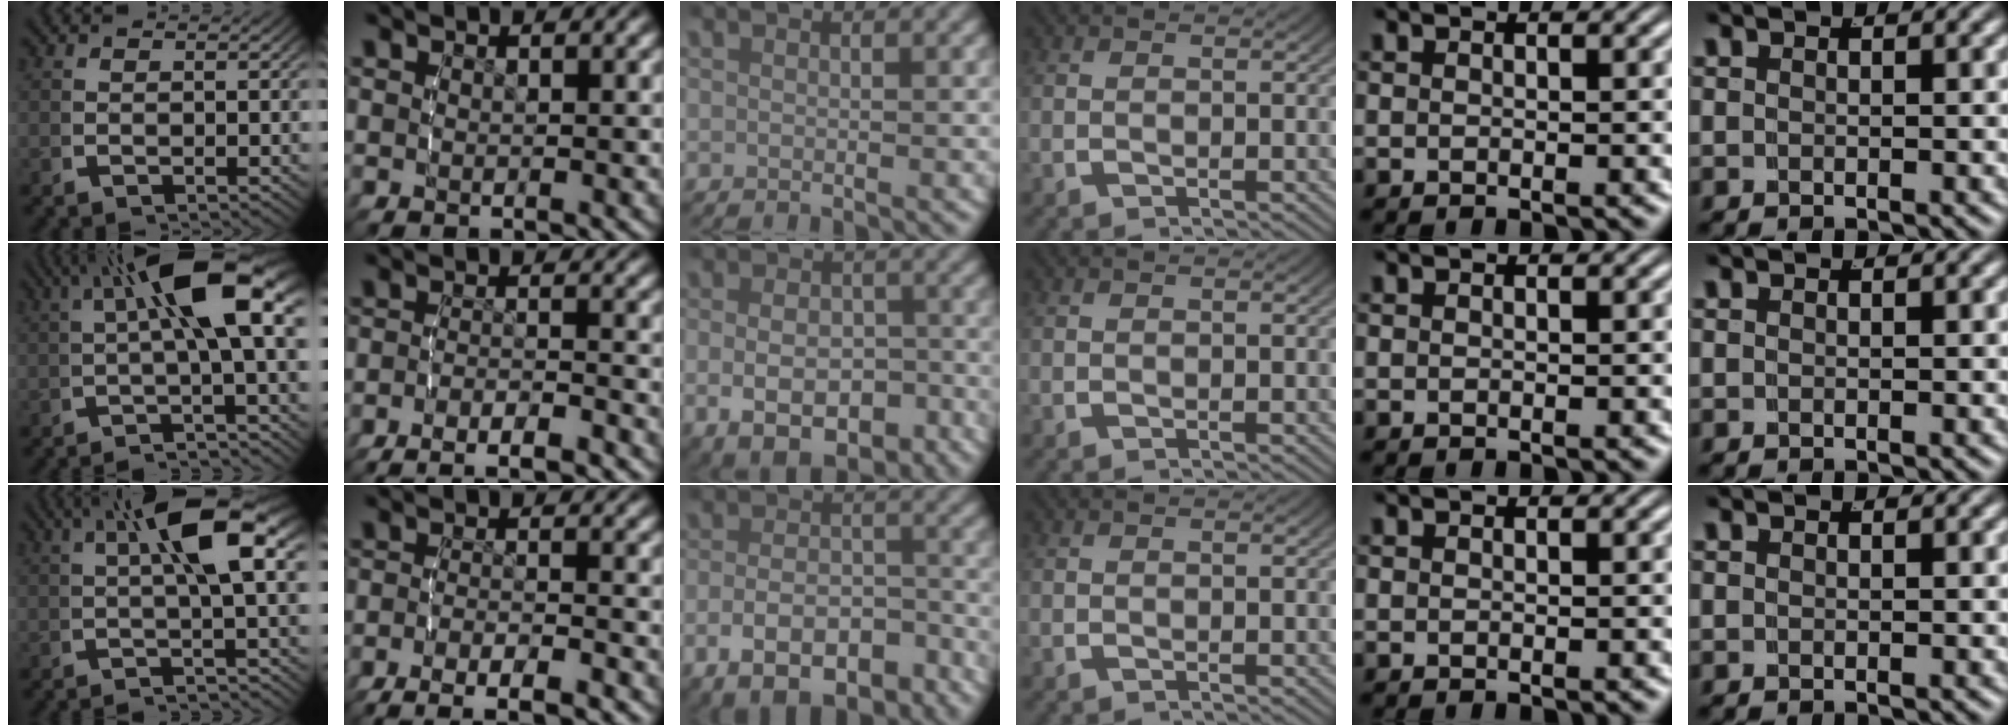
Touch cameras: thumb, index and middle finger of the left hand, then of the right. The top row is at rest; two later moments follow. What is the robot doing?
{"motion": "lift_and_place", "object": "bandage"}